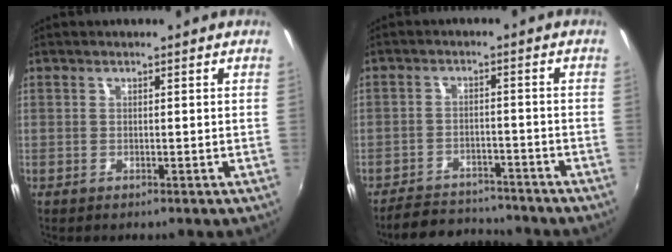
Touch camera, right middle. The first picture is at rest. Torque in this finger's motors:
{"motor_torque": [0.95, -1.13, 0.23, 0.11]}